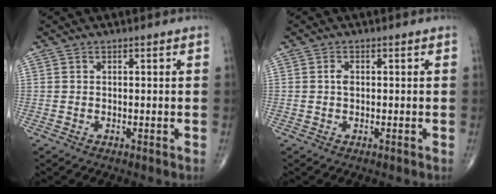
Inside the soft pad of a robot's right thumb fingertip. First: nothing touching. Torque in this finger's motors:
{"motor_torque": [0.47, 0.34, 0.33, -0.07, 0.02]}